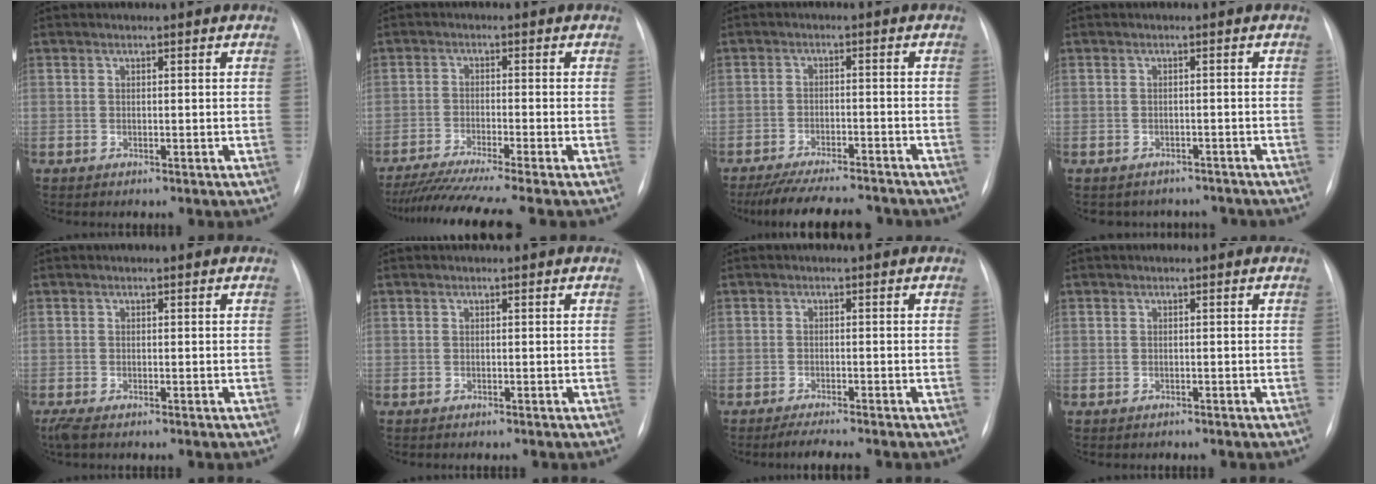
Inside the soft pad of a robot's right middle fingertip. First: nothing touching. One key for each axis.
{"total": 11.9, "fx": -10.2, "fy": -1.0, "fz": 6.0, "tx": -0.070, "ty": -0.030, "tz": -0.156}
{"total": 13.1, "fx": -11.8, "fy": 2.0, "fz": 5.3, "tx": -0.089, "ty": -0.010, "tz": -0.168}
{"total": 5.8, "fx": -5.1, "fy": 2.7, "fz": 0.0, "tx": 0.006, "ty": 0.016, "tz": -0.053}
{"total": 2.0, "fx": -1.4, "fy": 0.5, "fz": 1.3, "tx": -0.032, "ty": -0.009, "tz": -0.027}
{"total": 0.0}
{"total": 3.5, "fx": -3.1, "fy": 0.0, "fz": 1.8, "tx": -0.032, "ty": -0.010, "tz": -0.046}
{"total": 0.7, "fx": -0.5, "fy": 0.4, "fz": -0.1, "tx": -0.006, "ty": 0.003, "tz": -0.009}